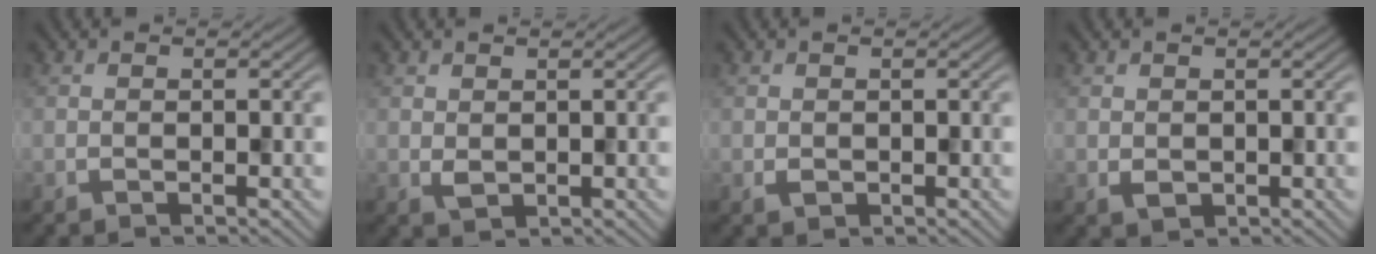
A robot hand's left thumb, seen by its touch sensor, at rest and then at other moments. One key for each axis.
{"total": 1.7, "fx": 0.3, "fy": 1.4, "fz": 0.9, "tx": -0.022, "ty": -0.001, "tz": 0.013}
{"total": 1.2, "fx": -0.3, "fy": 1.1, "fz": 0.3, "tx": -0.010, "ty": -0.002, "tz": 0.001}
{"total": 1.7, "fx": -0.2, "fy": 1.5, "fz": 0.7, "tx": -0.015, "ty": -0.002, "tz": 0.005}